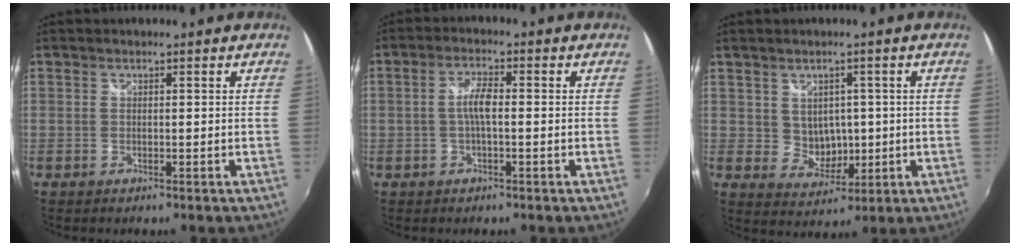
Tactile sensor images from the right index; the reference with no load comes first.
{"total": 3.9, "force": [-0.3, 1.0, 3.7], "torque": [-0.074, 0.006, -0.004]}
{"total": 5.5, "force": [0.7, 4.8, 2.4], "torque": [-0.042, 0.004, 0.025]}